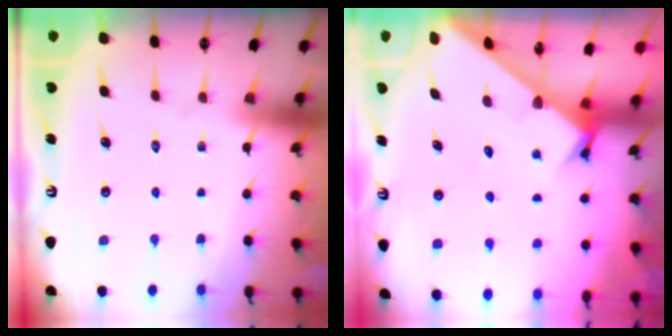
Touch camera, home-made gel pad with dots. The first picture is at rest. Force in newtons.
{"total": 2.3, "press": 2.3, "slide": 0.1}